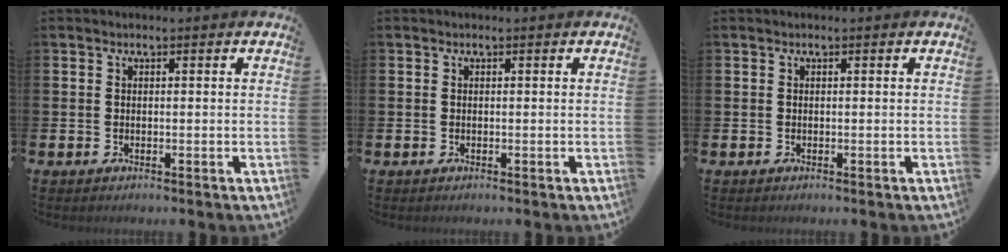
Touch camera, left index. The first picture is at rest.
{"total": 0.0}
{"total": 0.0}